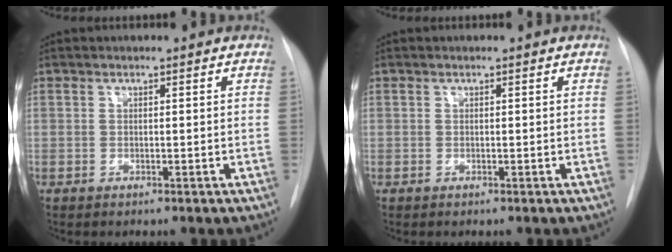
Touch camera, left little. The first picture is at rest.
{"total": 0.0}